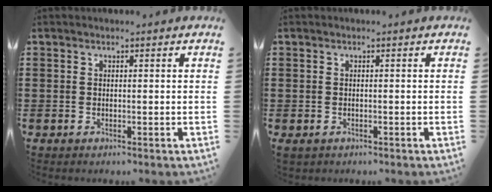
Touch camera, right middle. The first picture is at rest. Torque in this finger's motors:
{"motor_torque": [0.03, -0.12, 0.50, 0.13]}